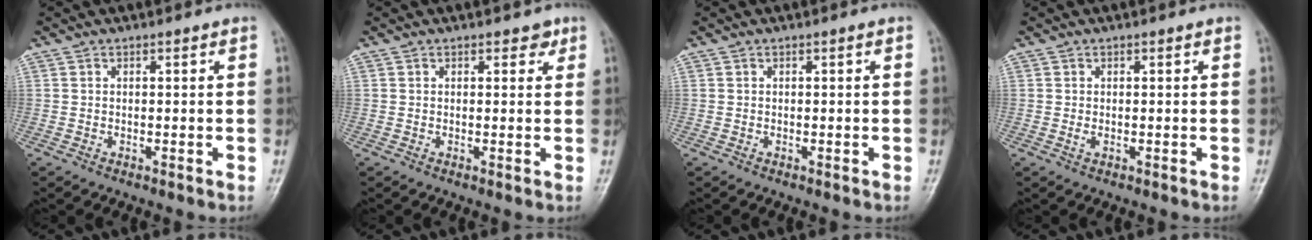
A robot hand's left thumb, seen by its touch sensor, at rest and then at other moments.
{"total": 1.8, "force": [1.2, 1.1, 0.8], "torque": [0.005, -0.004, 0.010]}
{"total": 0.0}
{"total": 0.9, "force": [0.2, 0.5, 0.8], "torque": [-0.014, -0.002, 0.004]}